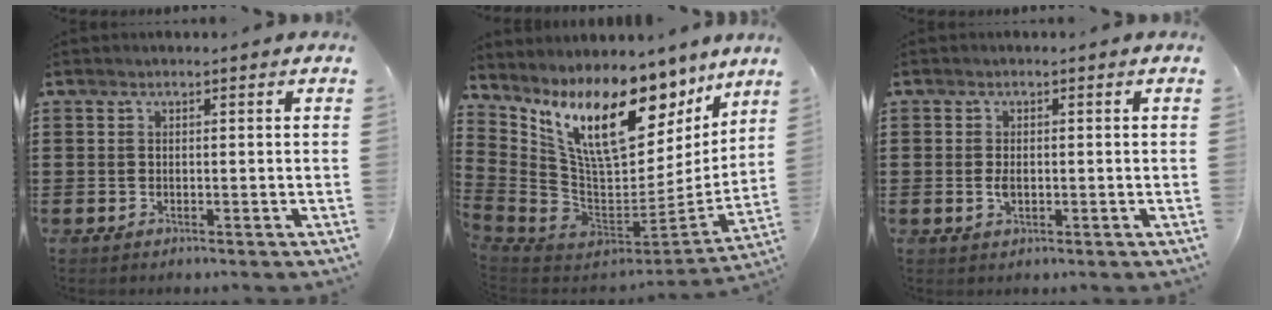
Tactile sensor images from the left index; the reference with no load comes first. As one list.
[{"total": 15.1, "force": [9.6, 6.1, 10.0], "torque": [-0.207, -0.065, 0.170]}, {"total": 2.0, "force": [-0.1, 1.0, 1.7], "torque": [-0.041, -0.002, -0.005]}]